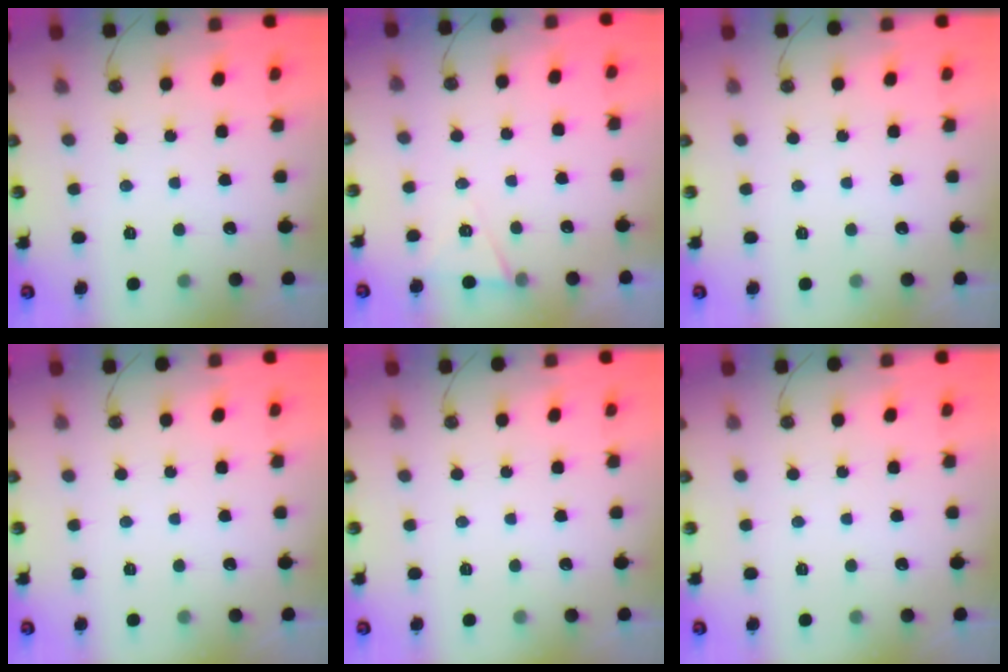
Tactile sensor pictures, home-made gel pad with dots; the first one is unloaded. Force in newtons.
{"total": 6.3, "press": 4.2, "slide": 4.7}
{"total": 0.0}
{"total": 0.0}
{"total": 1.5, "press": 0.2, "slide": 1.5}
{"total": 0.0}